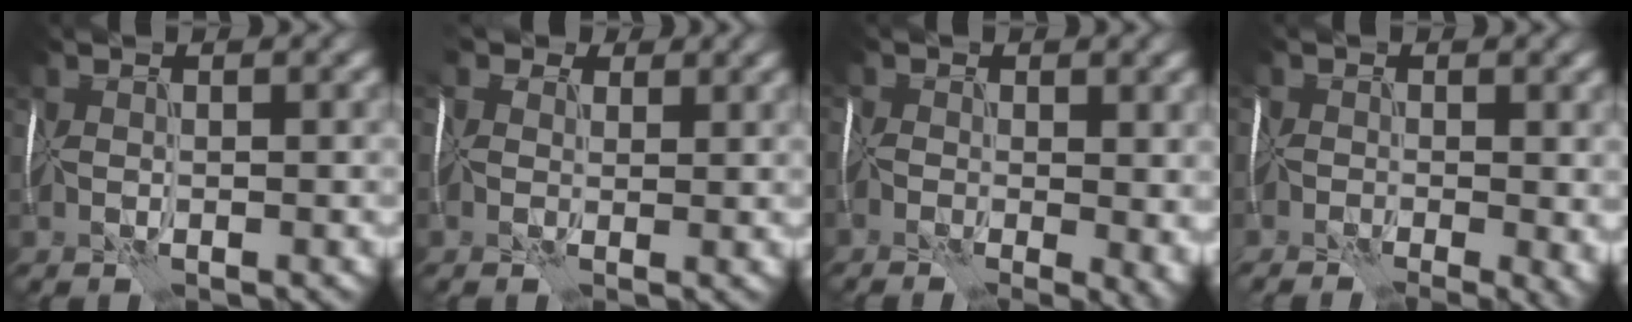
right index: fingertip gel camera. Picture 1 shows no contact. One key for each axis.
{"total": 3.9, "fx": 2.0, "fy": 2.8, "fz": 2.0, "tx": -0.051, "ty": 0.019, "tz": 0.010}
{"total": 8.3, "fx": -2.0, "fy": 4.4, "fz": 6.7, "tx": -0.110, "ty": -0.006, "tz": -0.018}
{"total": 6.8, "fx": -3.0, "fy": 3.1, "fz": 5.3, "tx": -0.085, "ty": -0.013, "tz": -0.034}